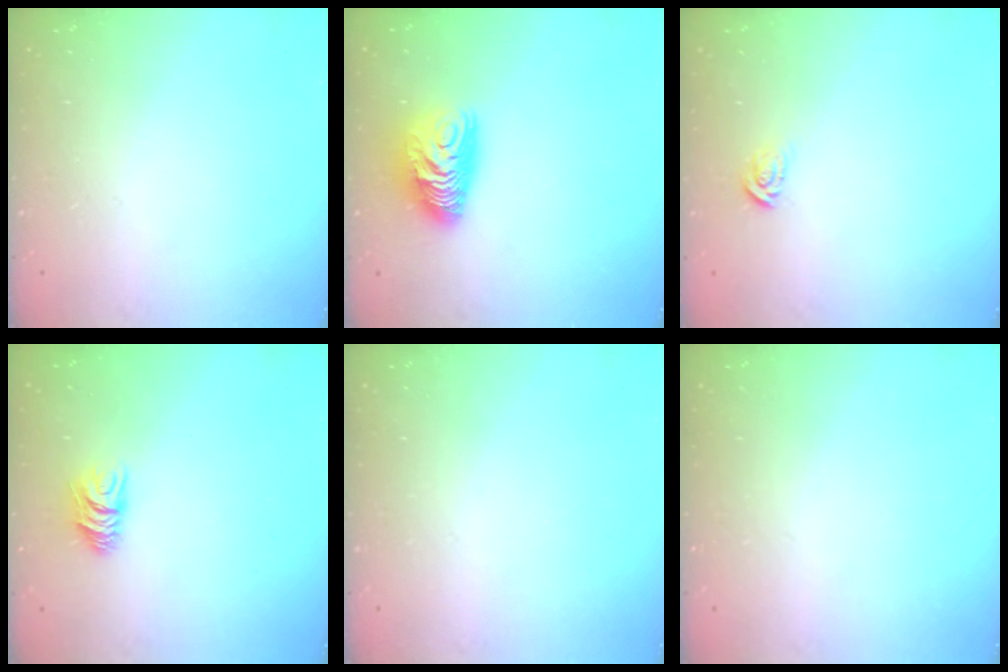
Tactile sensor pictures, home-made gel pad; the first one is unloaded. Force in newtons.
{"total": 10.2, "press": 10.2, "slide": 0.3}
{"total": 3.1, "press": 3.1, "slide": 0.0}
{"total": 6.8, "press": 6.8, "slide": 0.2}
{"total": 0.0}
{"total": 0.0}